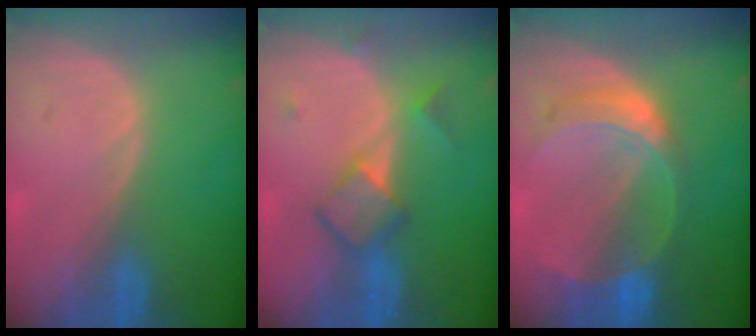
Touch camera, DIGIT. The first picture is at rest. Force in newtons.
{"total": 4.9, "press": 4.8, "slide": 0.6}
{"total": 7.6, "press": 6.6, "slide": 3.7}